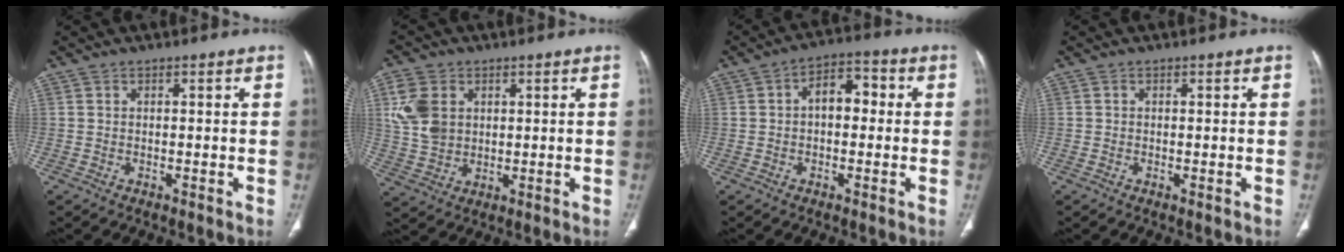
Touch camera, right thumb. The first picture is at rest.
{"total": 9.3, "force": [2.6, 7.0, 5.5], "torque": [-0.104, -0.006, 0.057]}
{"total": 7.0, "force": [0.4, 4.4, 5.4], "torque": [-0.064, 0.028, -0.003]}
{"total": 0.0}